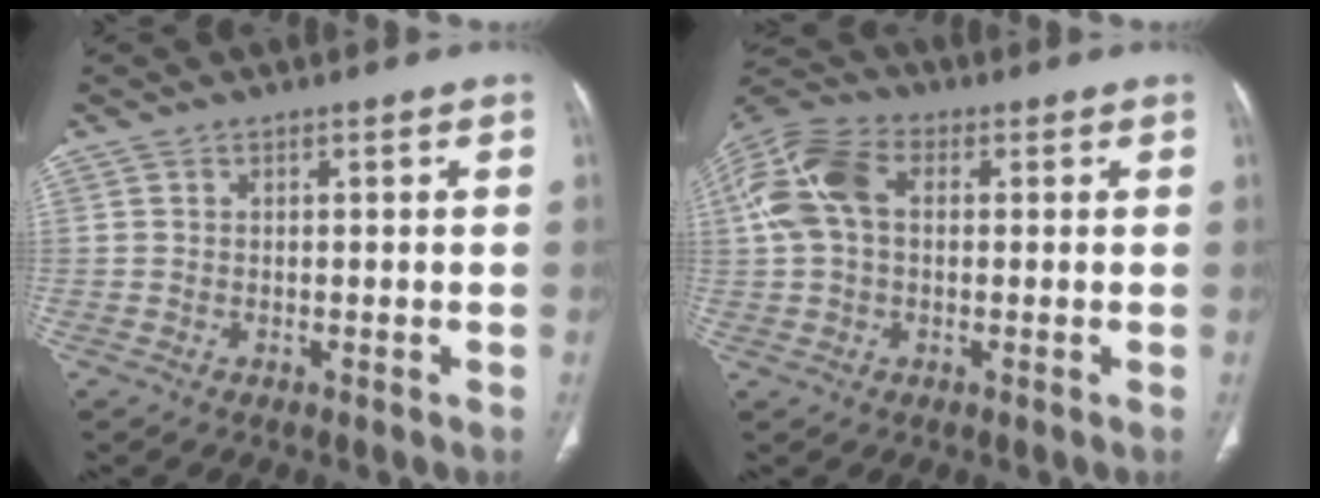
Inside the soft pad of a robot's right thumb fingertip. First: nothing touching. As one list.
[{"total": 12.1, "force": [2.0, 8.0, 8.9], "torque": [-0.189, 0.035, 0.029]}]